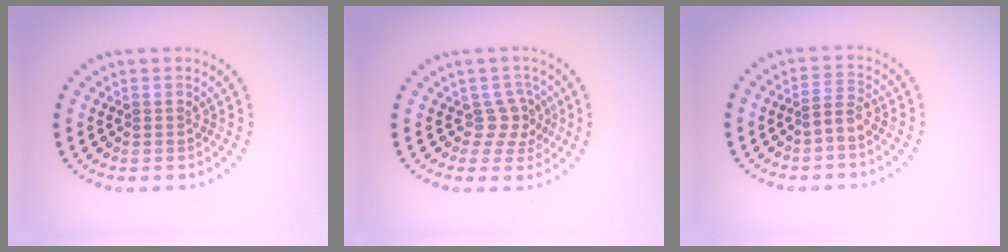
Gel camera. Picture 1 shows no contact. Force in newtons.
{"total": 2.1, "press": 1.6, "slide": 1.5}
{"total": 1.6, "press": 1.0, "slide": 1.2}